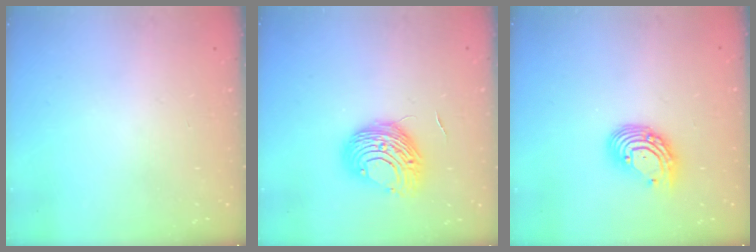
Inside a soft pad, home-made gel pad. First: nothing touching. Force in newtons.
{"total": 11.0, "press": 11.0, "slide": 0.2}
{"total": 9.4, "press": 9.3, "slide": 1.1}